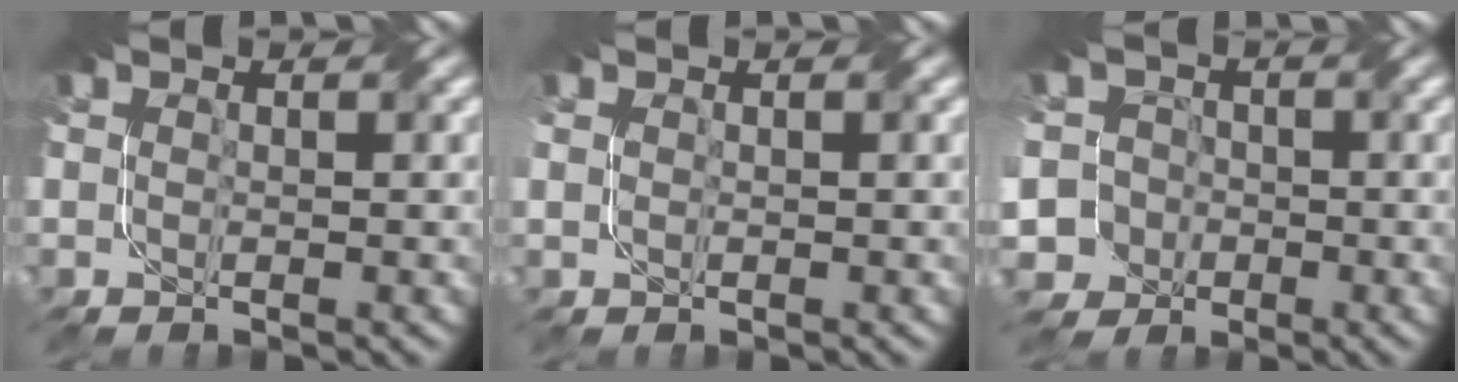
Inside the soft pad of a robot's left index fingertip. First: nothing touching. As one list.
[{"total": 0.6, "force": [0.1, 0.4, 0.4], "torque": [-0.010, 0.000, 0.003]}, {"total": 8.7, "force": [-3.8, 7.4, 2.6], "torque": [-0.060, 0.007, -0.106]}]